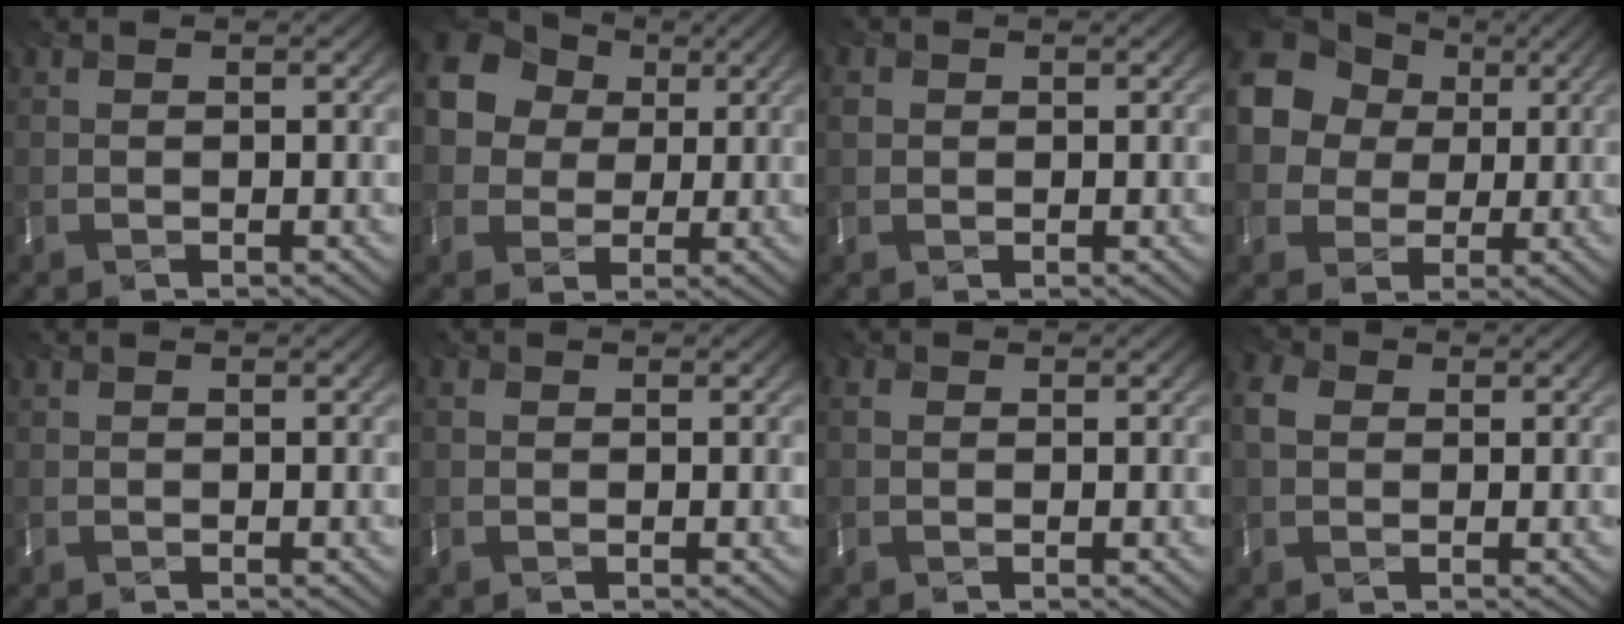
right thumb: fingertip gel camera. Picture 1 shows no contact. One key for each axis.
{"total": 12.1, "fx": 2.7, "fy": 10.6, "fz": 5.2, "tx": -0.173, "ty": 0.026, "tz": 0.049}
{"total": 0.9, "fx": -0.3, "fy": 0.8, "fz": -0.1, "tx": 0.001, "ty": -0.006, "tz": -0.009}
{"total": 11.8, "fx": 2.0, "fy": 10.3, "fz": 5.2, "tx": -0.158, "ty": 0.023, "tz": 0.021}
{"total": 0.0}
{"total": 0.6, "fx": -0.3, "fy": 0.6, "fz": -0.1, "tx": 0.000, "ty": -0.004, "tz": -0.006}
{"total": 0.9, "fx": -0.4, "fy": 0.8, "fz": 0.2, "tx": -0.008, "ty": -0.003, "tz": -0.010}
{"total": 2.5, "fx": -0.4, "fy": 2.1, "fz": 1.3, "tx": -0.037, "ty": -0.001, "tz": -0.017}